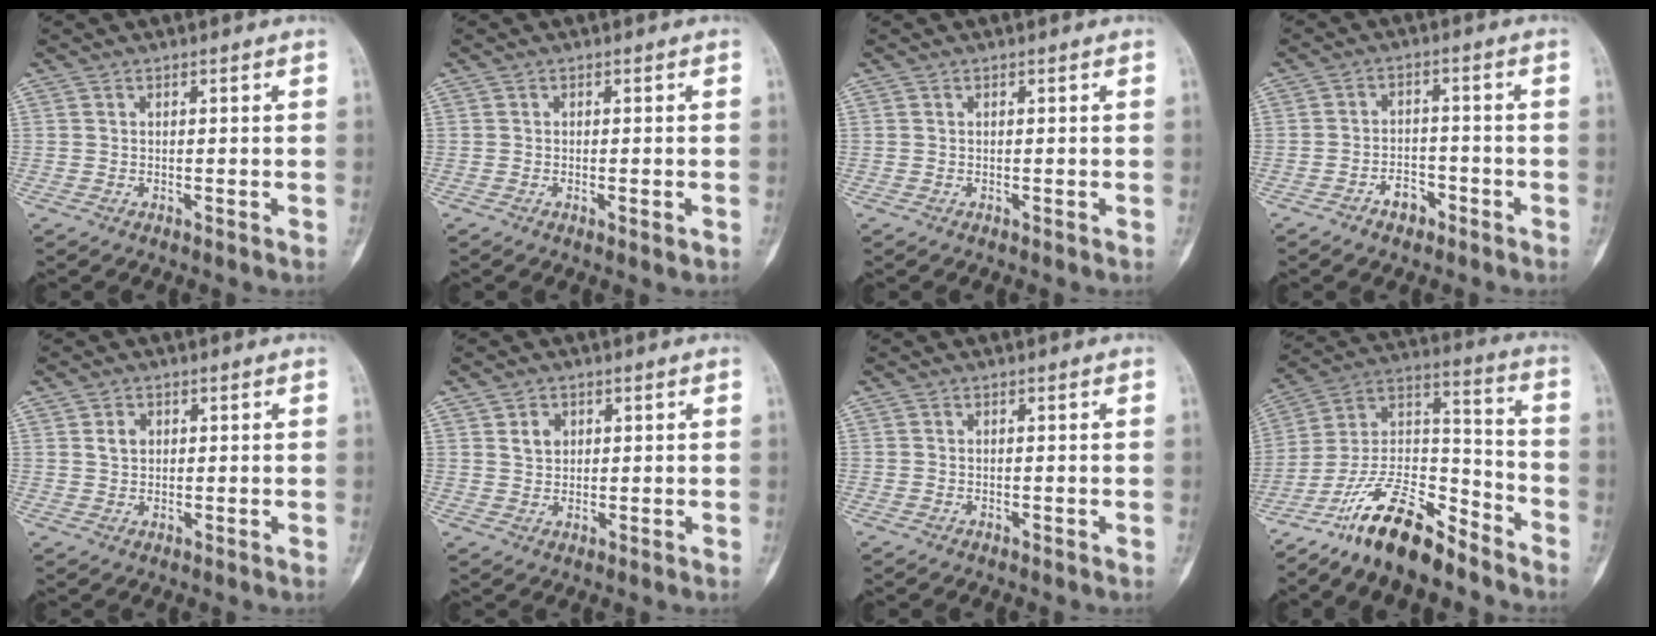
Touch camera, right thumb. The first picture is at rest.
{"total": 1.8, "force": [-0.6, 0.5, 1.6], "torque": [-0.021, -0.003, -0.006]}
{"total": 0.0}
{"total": 4.3, "force": [-2.8, 2.7, 2.0], "torque": [-0.015, 0.029, -0.044]}
{"total": 2.5, "force": [0.8, 2.0, 1.4], "torque": [-0.015, -0.001, 0.014]}
{"total": 3.1, "force": [1.2, 2.5, 1.5], "torque": [-0.011, -0.006, 0.022]}
{"total": 0.0}
{"total": 17.2, "force": [-13.2, 5.8, 9.3], "torque": [-0.153, 0.099, -0.240]}